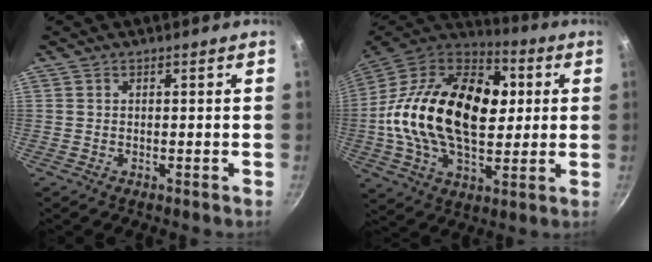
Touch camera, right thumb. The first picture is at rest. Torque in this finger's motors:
{"motor_torque": [0.37, 2.11, 1.56, -1.21, 0.42]}